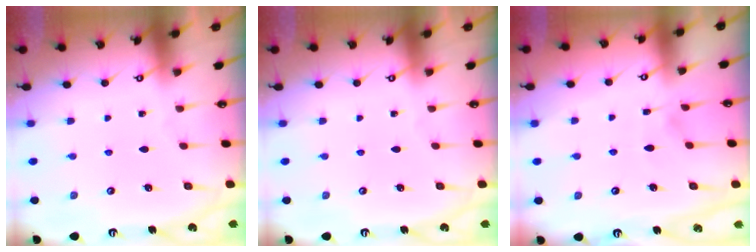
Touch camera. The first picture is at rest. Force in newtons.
{"total": 0.0}
{"total": 3.9, "press": 3.9, "slide": 0.4}